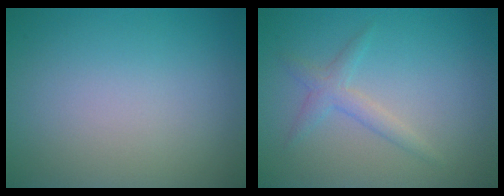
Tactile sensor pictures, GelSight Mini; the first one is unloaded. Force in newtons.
{"total": 1.8, "press": 1.8, "slide": 0.1}